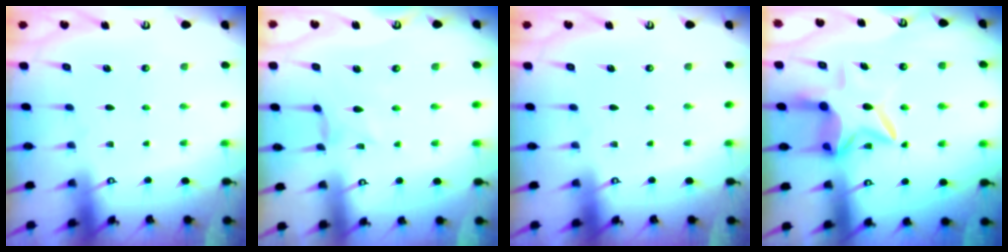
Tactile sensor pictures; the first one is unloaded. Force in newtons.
{"total": 0.0}
{"total": 0.0}
{"total": 8.8, "press": 8.7, "slide": 0.9}